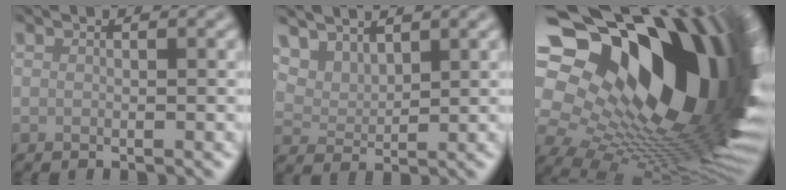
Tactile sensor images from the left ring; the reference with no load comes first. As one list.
[{"total": 3.1, "force": [2.6, 1.2, 1.2], "torque": [-0.028, -0.007, 0.057]}, {"total": 22.7, "force": [5.1, 11.9, 18.6], "torque": [-0.303, -0.036, 0.108]}]